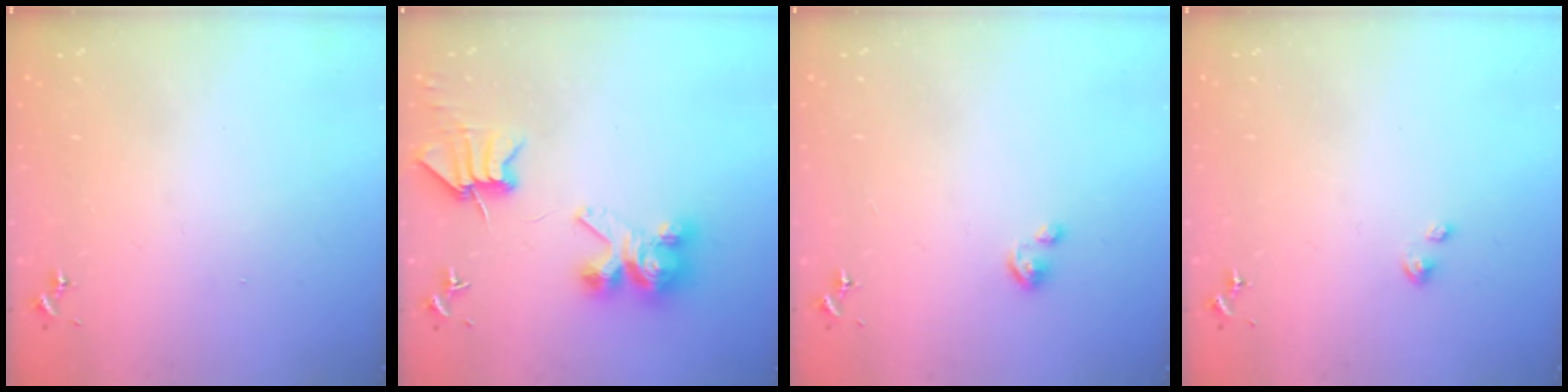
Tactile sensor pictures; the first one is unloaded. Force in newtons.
{"total": 8.7, "press": 8.6, "slide": 1.2}
{"total": 2.4, "press": 2.4, "slide": 0.2}
{"total": 3.2, "press": 3.2, "slide": 0.4}